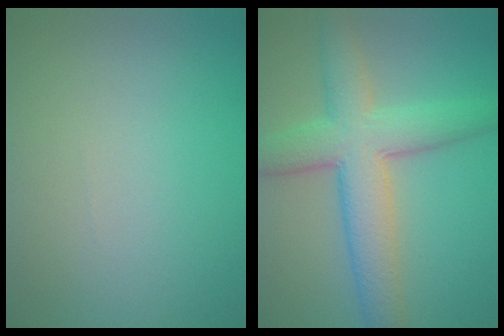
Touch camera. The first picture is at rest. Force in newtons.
{"total": 7.2, "press": 7.2, "slide": 0.2}